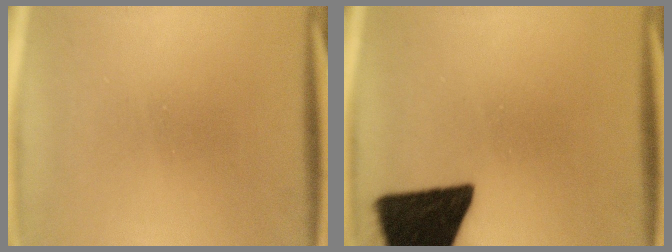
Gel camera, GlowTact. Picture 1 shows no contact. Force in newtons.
{"total": 18.0}